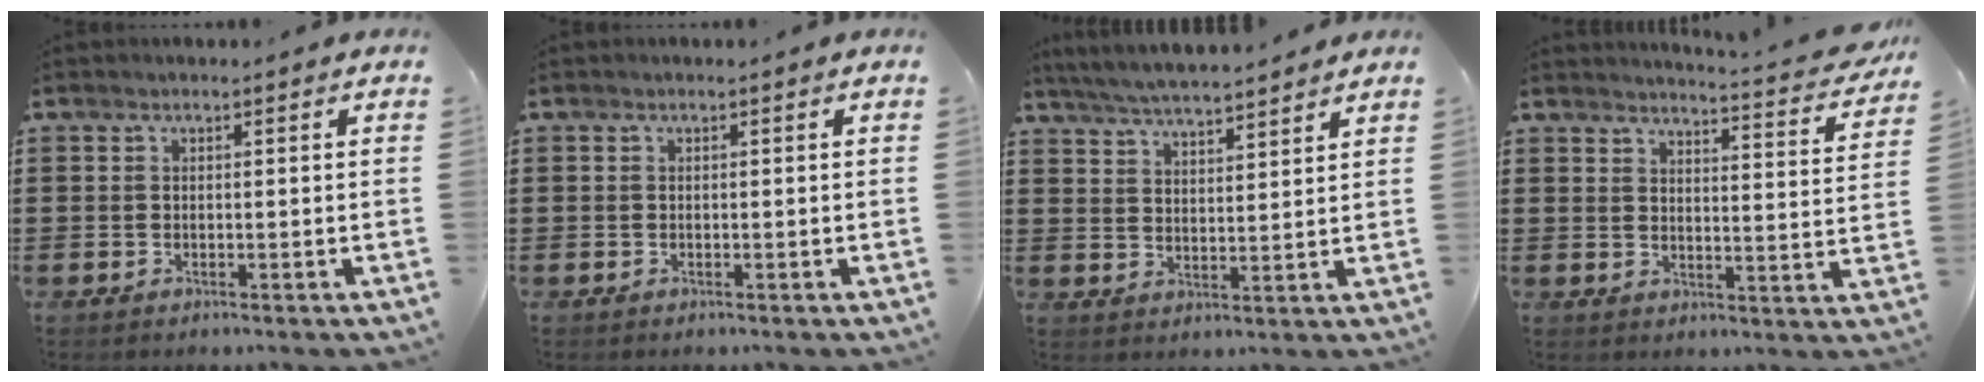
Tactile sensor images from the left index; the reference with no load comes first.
{"total": 0.0}
{"total": 5.1, "force": [5.0, -0.2, 1.0], "torque": [-0.039, -0.024, 0.090]}
{"total": 4.0, "force": [3.8, -0.5, 1.2], "torque": [-0.025, -0.036, 0.059]}